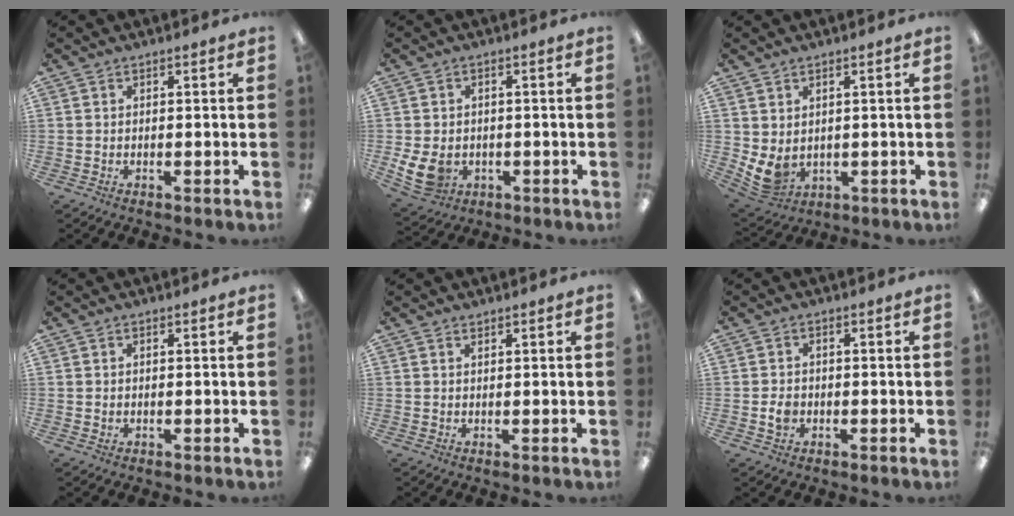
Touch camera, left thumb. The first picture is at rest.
{"total": 7.0, "force": [-1.5, 5.4, 4.1], "torque": [-0.100, 0.007, -0.023]}
{"total": 5.3, "force": [0.8, 4.1, 3.3], "torque": [-0.079, -0.011, 0.016]}
{"total": 0.5, "force": [0.2, 0.4, 0.2], "torque": [0.003, 0.001, 0.001]}
{"total": 0.8, "force": [0.7, 0.2, 0.2], "torque": [-0.003, -0.001, 0.014]}
{"total": 3.1, "force": [-0.6, 2.4, 1.8], "torque": [-0.031, 0.004, -0.011]}